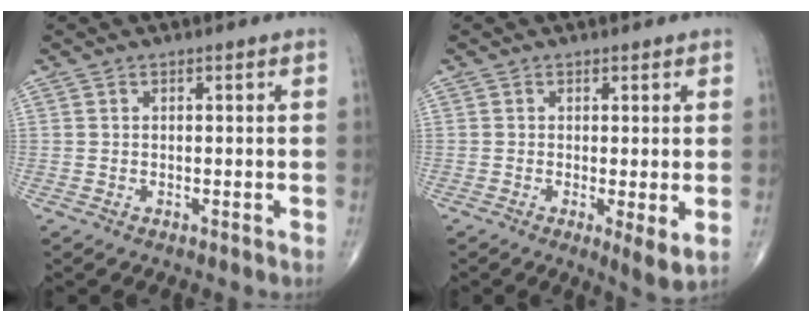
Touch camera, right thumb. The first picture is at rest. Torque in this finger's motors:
{"motor_torque": [-0.21, 0.28, -0.11, -0.06, 0.02]}